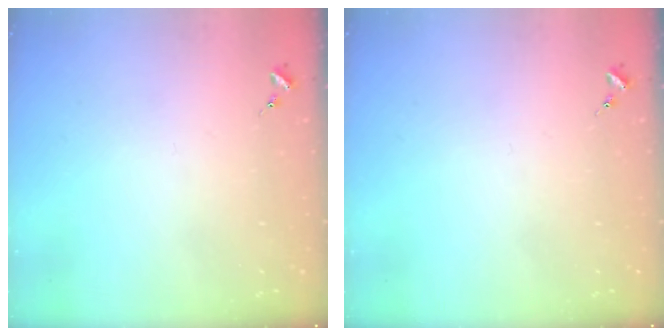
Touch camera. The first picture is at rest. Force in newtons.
{"total": 0.0}